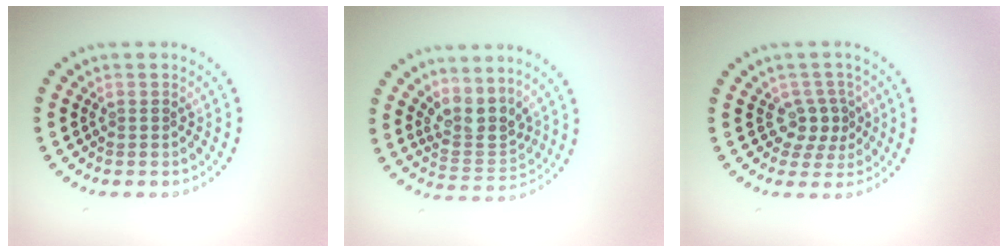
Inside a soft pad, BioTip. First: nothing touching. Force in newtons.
{"total": 3.3, "press": 2.5, "slide": 2.1}
{"total": 2.3, "press": 1.9, "slide": 1.3}